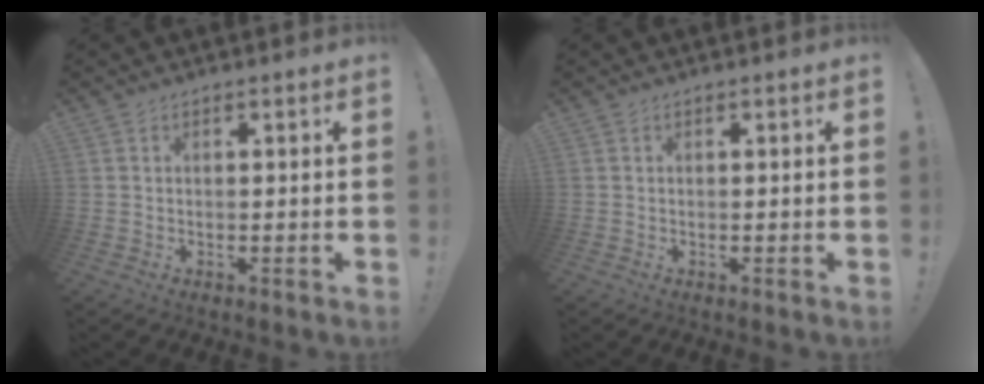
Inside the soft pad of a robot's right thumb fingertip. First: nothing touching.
{"total": 0.0}